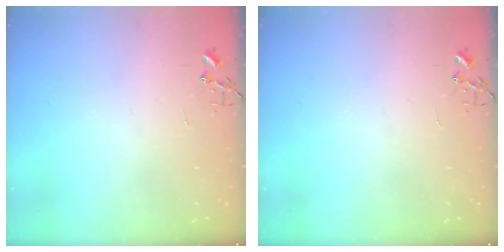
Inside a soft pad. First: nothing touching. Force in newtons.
{"total": 0.0}